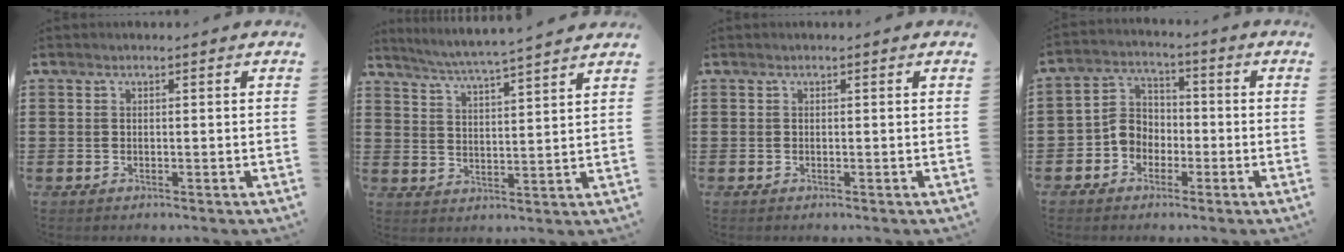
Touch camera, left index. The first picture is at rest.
{"total": 4.6, "force": [4.3, -0.9, 1.4], "torque": [-0.044, -0.029, 0.072]}
{"total": 0.0}
{"total": 5.8, "force": [-2.4, 4.8, 2.4], "torque": [-0.074, 0.012, -0.053]}